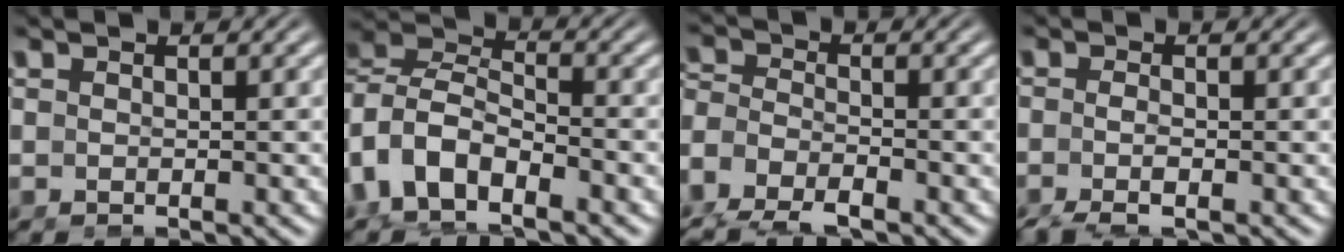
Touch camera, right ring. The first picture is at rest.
{"total": 10.7, "force": [-1.0, 9.5, 4.7], "torque": [-0.154, -0.036, -0.026]}
{"total": 5.2, "force": [-2.4, 4.0, 2.3], "torque": [-0.069, -0.031, -0.039]}
{"total": 2.8, "force": [-1.8, 1.0, 1.9], "torque": [-0.043, -0.014, -0.026]}